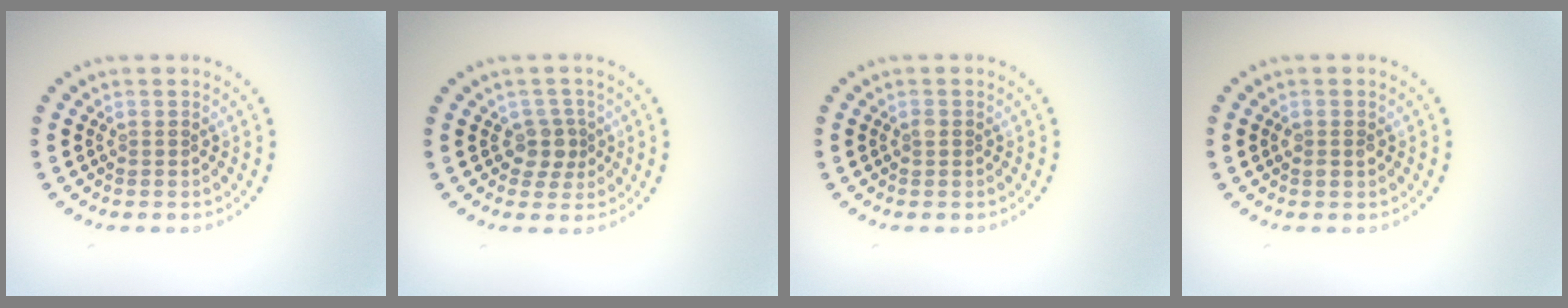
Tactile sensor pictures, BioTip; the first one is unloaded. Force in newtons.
{"total": 2.1, "press": 1.7, "slide": 1.2}
{"total": 0.7, "press": 0.7, "slide": 0.1}
{"total": 1.1, "press": 1.1, "slide": 0.2}